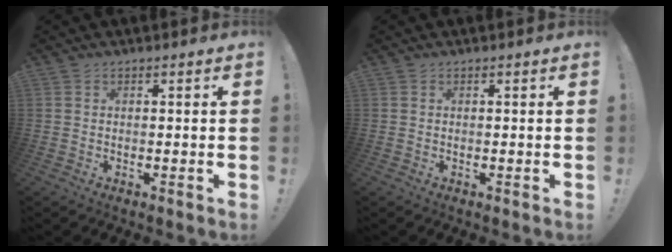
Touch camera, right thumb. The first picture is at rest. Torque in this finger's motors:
{"motor_torque": [0.00, 0.00, -0.10, 0.10, 0.00]}